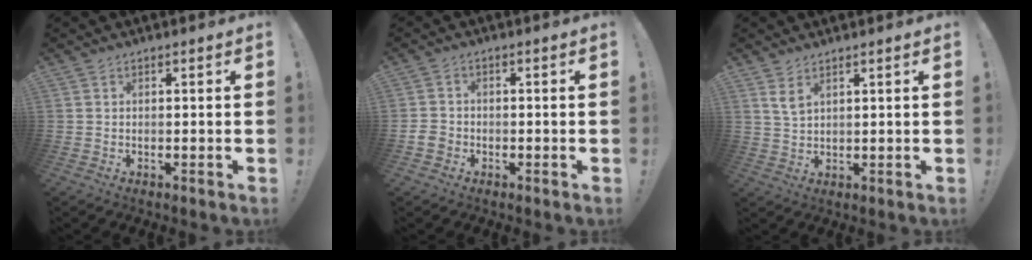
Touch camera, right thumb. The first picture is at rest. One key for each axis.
{"total": 3.6, "fx": -1.8, "fy": 2.8, "fz": 1.4, "tx": -0.032, "ty": 0.006, "tz": -0.034}
{"total": 3.9, "fx": 2.5, "fy": 1.5, "fz": 2.6, "tx": -0.040, "ty": -0.017, "tz": 0.043}